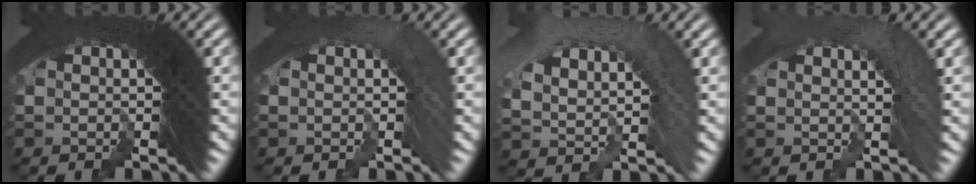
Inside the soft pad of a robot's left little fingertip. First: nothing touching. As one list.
[{"total": 1.1, "force": [-1.0, 0.0, -0.5], "torque": [0.012, 0.000, -0.013]}, {"total": 5.1, "force": [-2.4, 4.3, 1.5], "torque": [-0.037, -0.006, -0.039]}, {"total": 2.0, "force": [-1.9, 0.0, -0.5], "torque": [0.020, 0.000, -0.030]}]